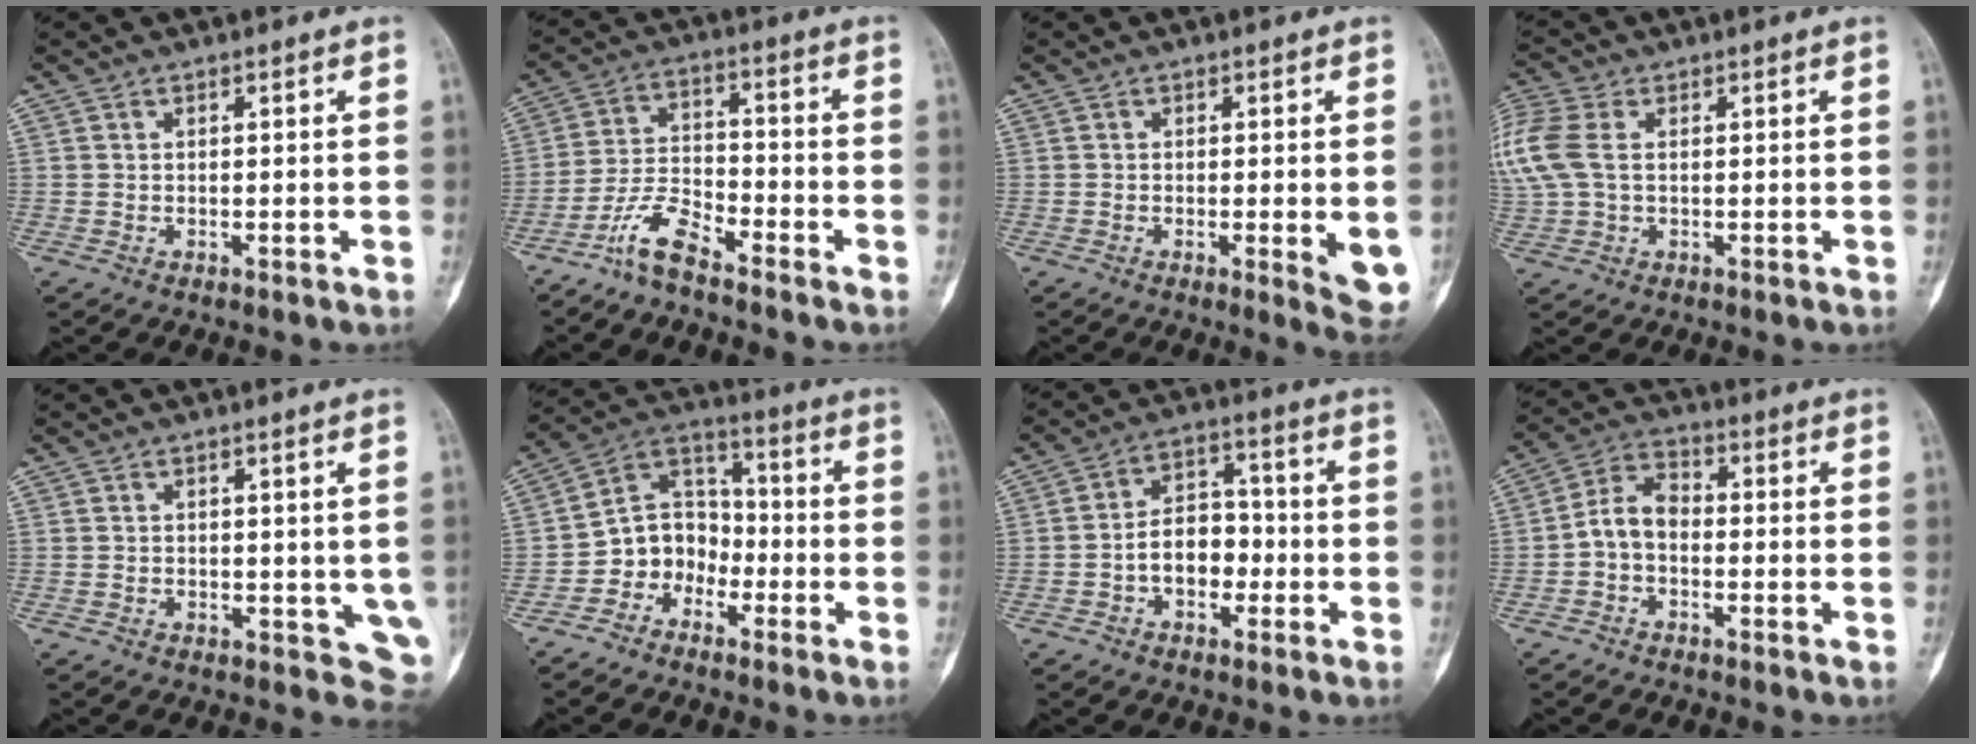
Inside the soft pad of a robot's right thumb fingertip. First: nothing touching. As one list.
[{"total": 7.2, "force": [-5.8, 1.9, 3.7], "torque": [-0.079, 0.043, -0.122]}, {"total": 6.2, "force": [-1.1, 1.6, 5.9], "torque": [-0.070, -0.013, -0.013]}, {"total": 11.7, "force": [2.0, 7.6, 8.7], "torque": [-0.246, 0.021, 0.041]}, {"total": 4.5, "force": [0.0, 2.8, 3.5], "torque": [-0.020, -0.008, 0.007]}, {"total": 9.1, "force": [-4.1, 7.5, 3.1], "torque": [-0.016, 0.070, -0.089]}, {"total": 8.6, "force": [-2.2, 5.9, 5.8], "torque": [-0.064, 0.036, -0.048]}, {"total": 6.3, "force": [-1.4, 4.2, 4.4], "torque": [-0.075, 0.028, -0.039]}]